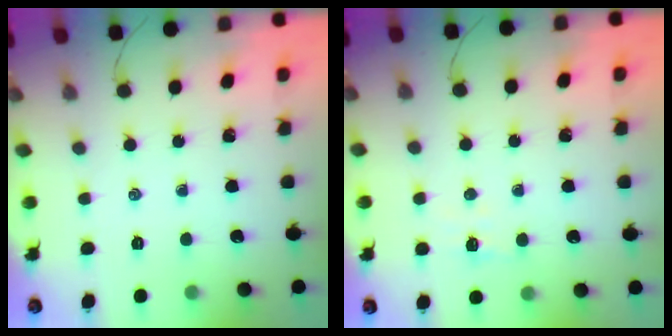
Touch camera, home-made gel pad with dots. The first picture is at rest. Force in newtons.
{"total": 3.9, "press": 3.8, "slide": 0.9}